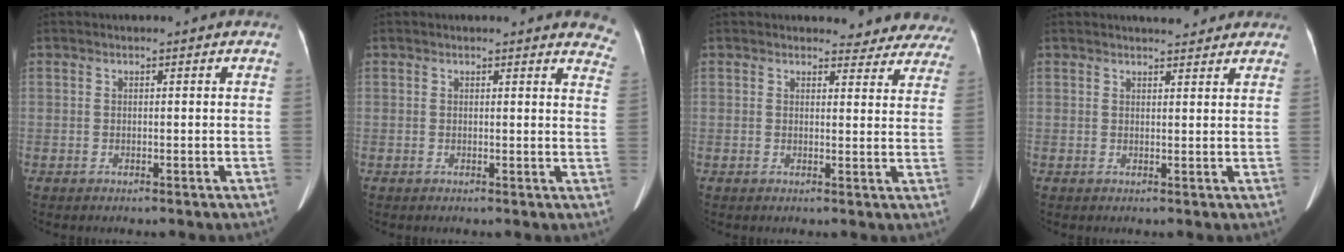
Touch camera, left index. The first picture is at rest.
{"total": 6.1, "force": [5.9, 1.2, 0.9], "torque": [0.021, -0.027, 0.025]}
{"total": 9.1, "force": [8.6, 3.1, 0.3], "torque": [0.038, -0.019, 0.062]}
{"total": 5.2, "force": [4.7, 1.3, 1.7], "torque": [-0.019, 0.013, 0.055]}